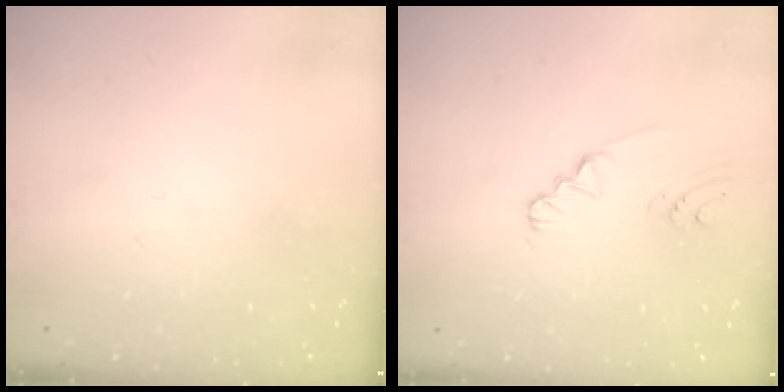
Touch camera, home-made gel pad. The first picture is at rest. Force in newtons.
{"total": 2.5, "press": 2.3, "slide": 0.8}